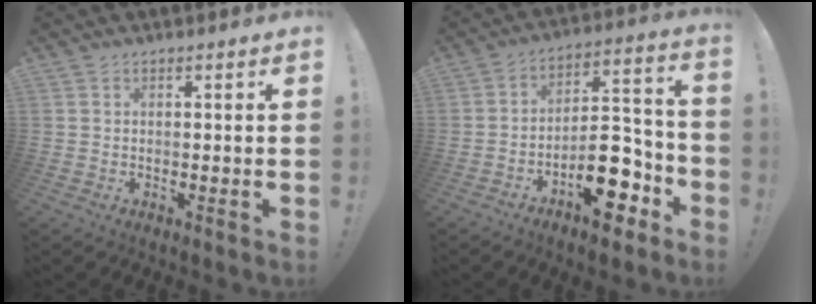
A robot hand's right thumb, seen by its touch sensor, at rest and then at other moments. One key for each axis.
{"total": 15.7, "fx": -8.0, "fy": 7.7, "fz": 11.0, "tx": -0.133, "ty": 0.065, "tz": -0.122}